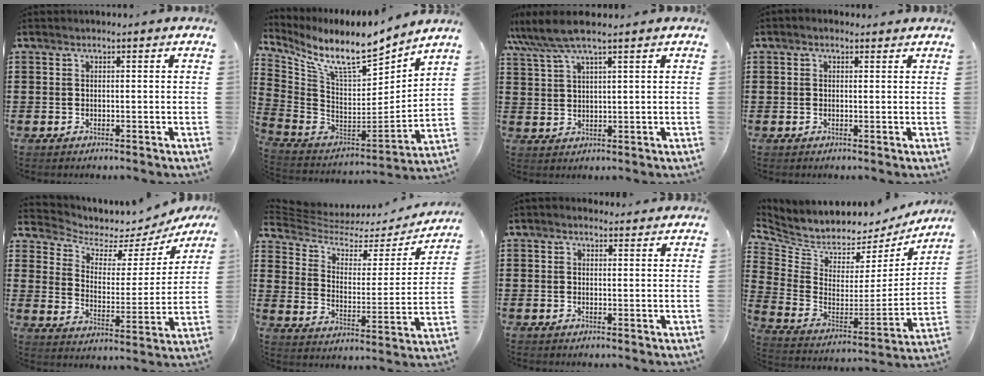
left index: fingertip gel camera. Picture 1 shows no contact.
{"total": 9.9, "force": [7.9, 2.0, 5.7], "torque": [-0.137, -0.066, 0.131]}
{"total": 5.6, "force": [4.4, 0.5, 3.5], "torque": [-0.081, -0.007, 0.078]}
{"total": 0.8, "force": [0.3, 0.6, 0.4], "torque": [-0.010, 0.006, 0.006]}
{"total": 4.2, "force": [3.7, 1.8, 1.0], "torque": [-0.041, -0.031, 0.054]}
{"total": 4.5, "force": [3.5, 2.0, 2.2], "torque": [-0.064, -0.024, 0.055]}
{"total": 1.4, "force": [1.2, 0.6, 0.3], "torque": [-0.010, 0.005, 0.023]}
{"total": 4.6, "force": [4.3, 1.8, 0.2], "torque": [-0.038, -0.050, 0.073]}